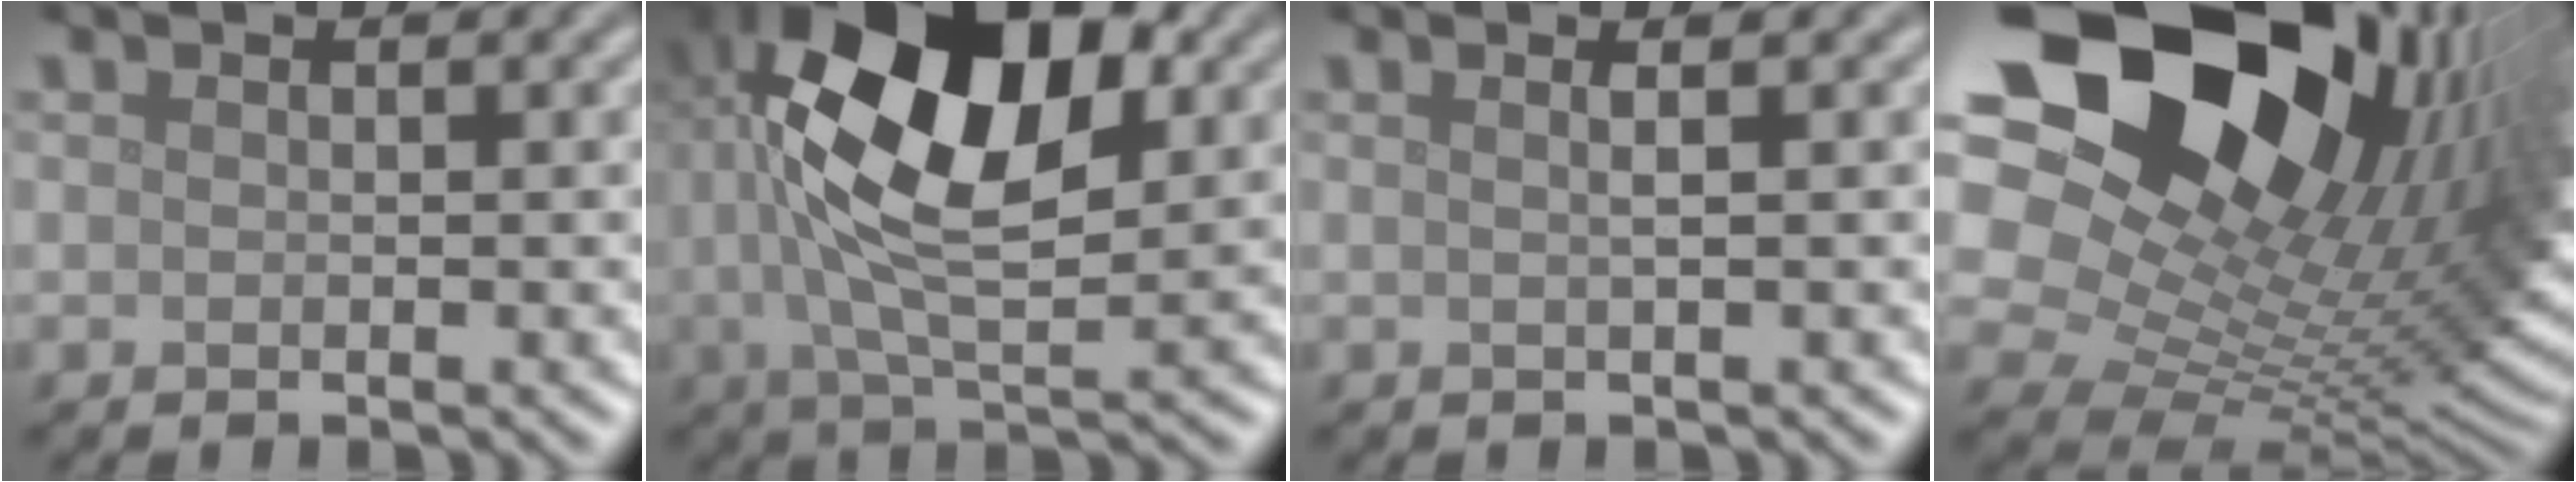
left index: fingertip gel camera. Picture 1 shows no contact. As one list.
[{"total": 13.2, "force": [2.9, 6.4, 11.1], "torque": [-0.173, 0.016, 0.042]}, {"total": 2.0, "force": [0.6, 0.7, 1.8], "torque": [-0.016, 0.003, -0.014]}, {"total": 21.8, "force": [8.7, 13.5, 14.8], "torque": [-0.278, 0.002, 0.180]}]